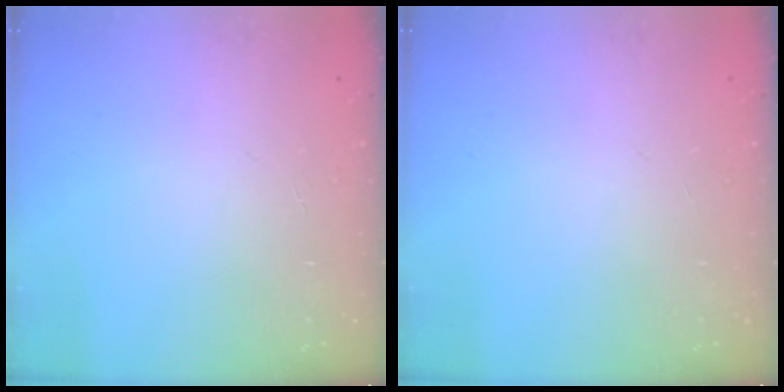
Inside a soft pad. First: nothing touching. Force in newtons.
{"total": 0.0}